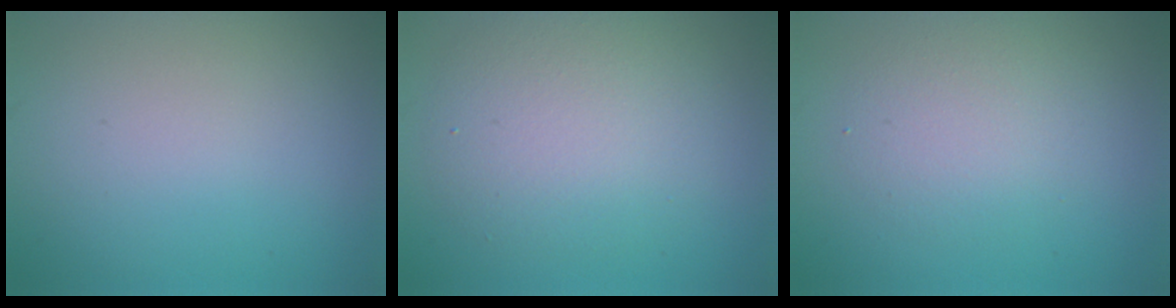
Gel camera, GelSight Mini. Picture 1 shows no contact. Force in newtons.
{"total": 5.3, "press": 5.3, "slide": 0.2}
{"total": 3.2, "press": 3.1, "slide": 0.1}